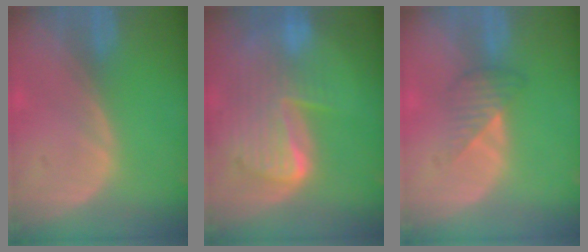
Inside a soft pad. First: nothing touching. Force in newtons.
{"total": 10.0, "press": 8.7, "slide": 5.0}
{"total": 3.5, "press": 3.2, "slide": 1.4}